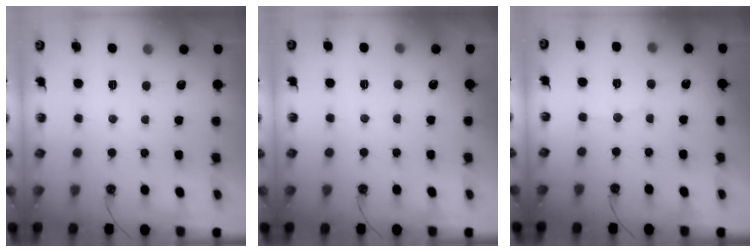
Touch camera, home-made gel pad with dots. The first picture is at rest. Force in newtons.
{"total": 2.8, "press": 2.6, "slide": 1.0}
{"total": 3.9, "press": 3.8, "slide": 0.6}